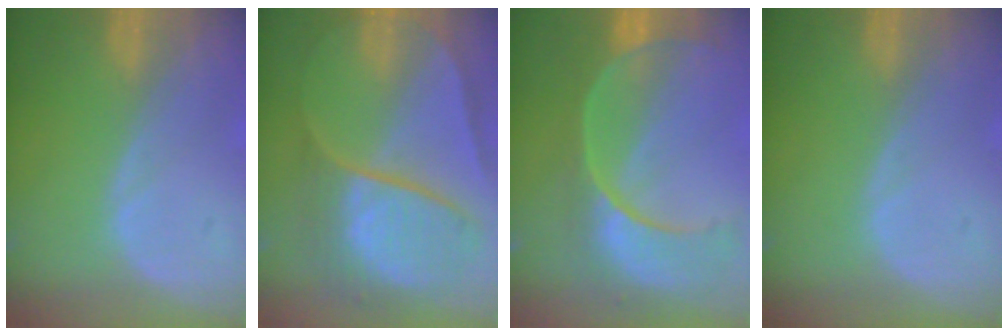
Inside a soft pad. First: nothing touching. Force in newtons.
{"total": 10.8, "press": 10.7, "slide": 1.1}
{"total": 11.1, "press": 9.3, "slide": 6.0}
{"total": 0.0}